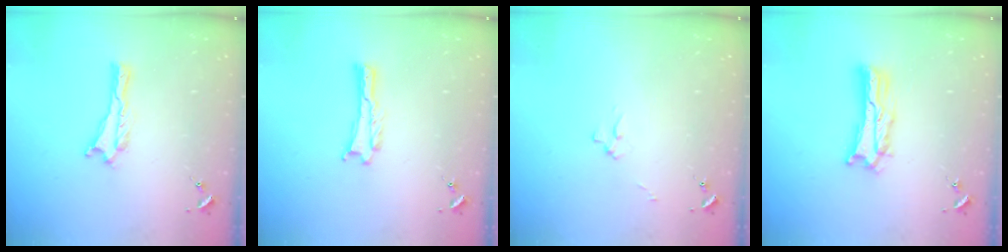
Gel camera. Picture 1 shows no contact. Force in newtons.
{"total": 0.0}
{"total": 2.5, "press": 2.5, "slide": 0.3}
{"total": 5.1, "press": 5.1, "slide": 0.5}